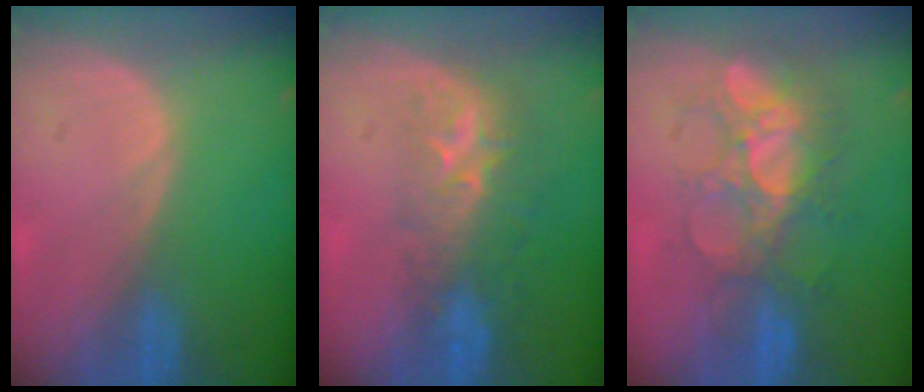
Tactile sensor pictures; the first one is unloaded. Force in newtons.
{"total": 8.8, "press": 7.2, "slide": 4.9}
{"total": 8.2, "press": 7.7, "slide": 2.8}